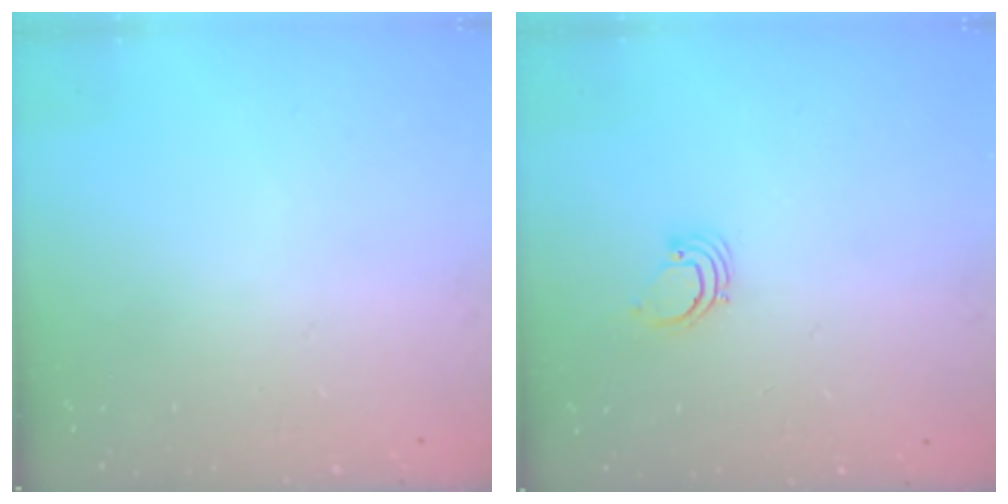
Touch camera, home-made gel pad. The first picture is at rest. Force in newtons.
{"total": 1.9, "press": 1.9, "slide": 0.1}